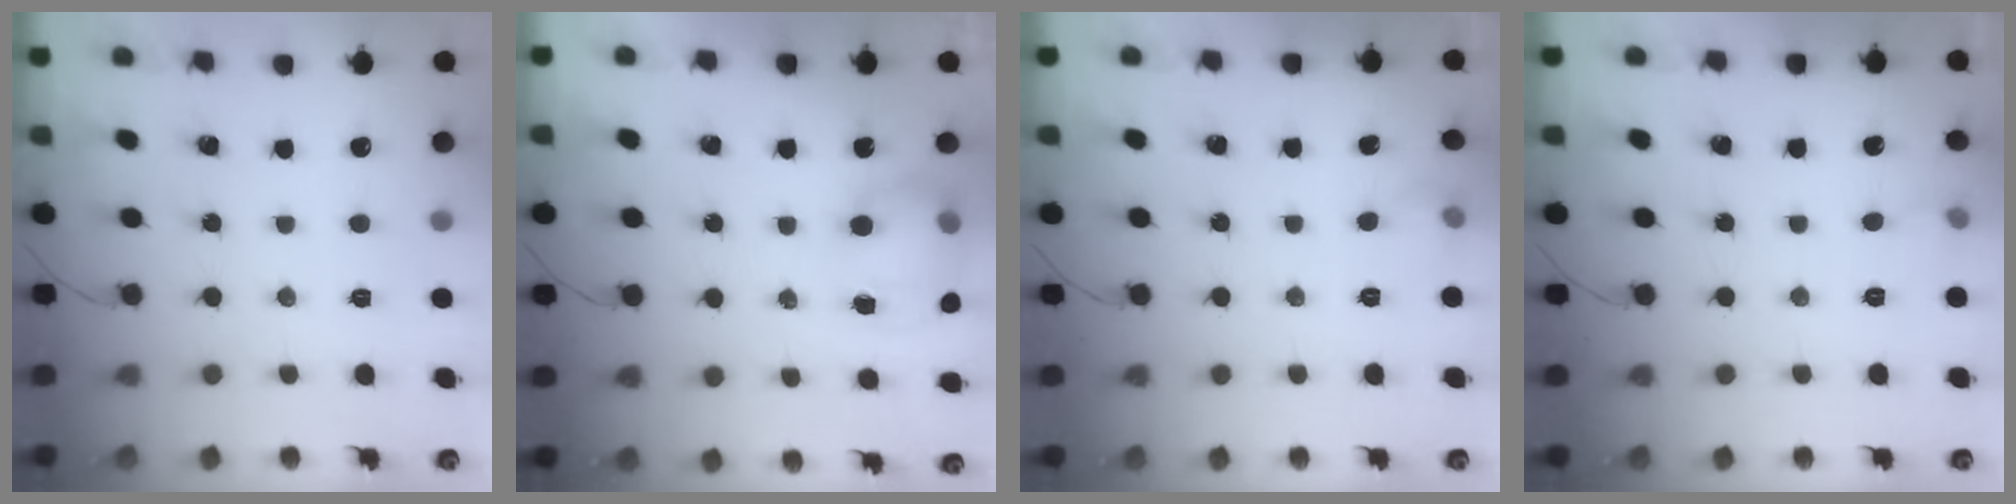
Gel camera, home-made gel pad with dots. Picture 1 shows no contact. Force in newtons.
{"total": 8.3, "press": 8.0, "slide": 2.0}
{"total": 6.3, "press": 4.8, "slide": 4.0}
{"total": 3.7, "press": 3.5, "slide": 1.1}